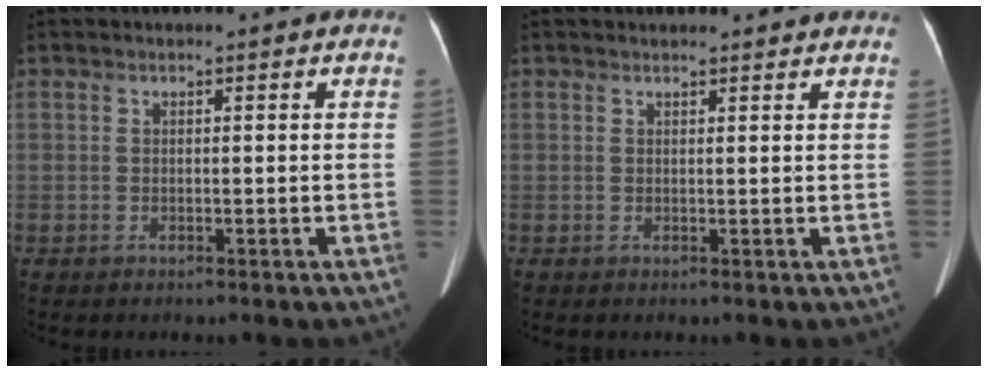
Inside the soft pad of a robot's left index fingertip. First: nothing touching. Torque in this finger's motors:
{"motor_torque": [-0.15, -0.11, -0.19, -0.02]}